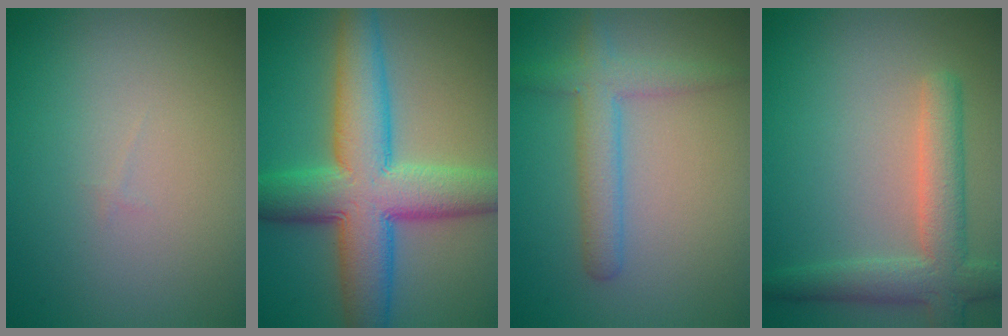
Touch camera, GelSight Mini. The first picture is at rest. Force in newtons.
{"total": 10.1, "press": 10.1, "slide": 0.3}
{"total": 3.2, "press": 3.2, "slide": 0.1}
{"total": 4.6, "press": 4.6, "slide": 0.4}